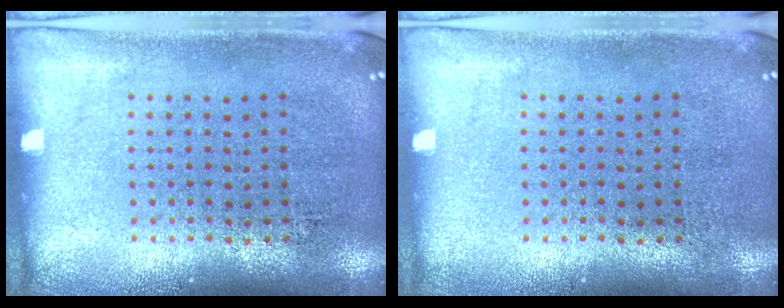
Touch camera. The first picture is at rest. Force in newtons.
{"total": 0.0}